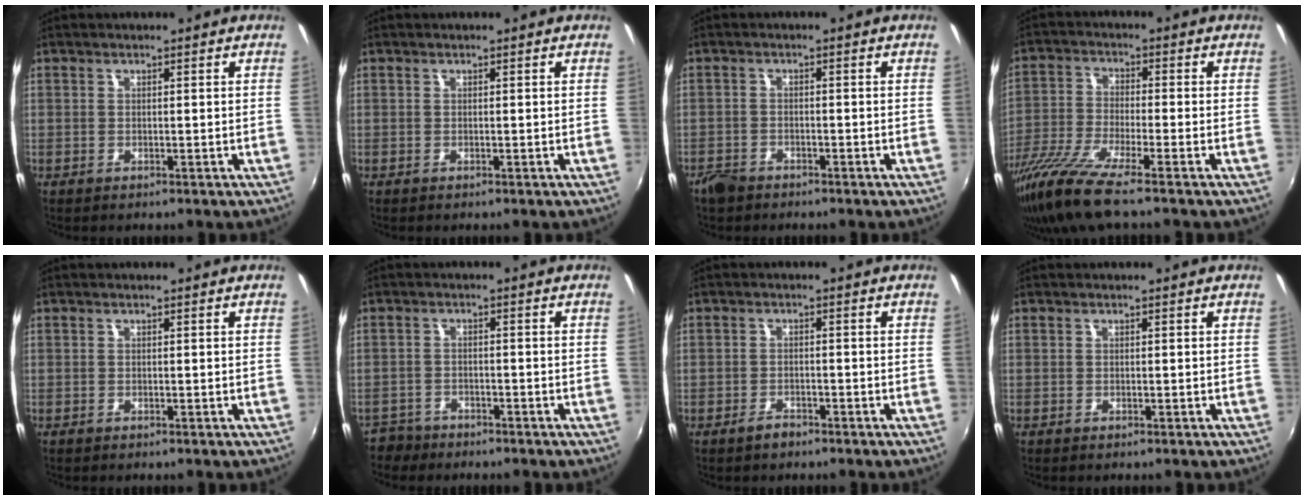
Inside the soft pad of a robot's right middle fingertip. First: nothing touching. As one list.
[{"total": 0.0}, {"total": 3.3, "force": [-2.7, 1.7, 0.9], "torque": [-0.029, -0.002, -0.053]}, {"total": 11.4, "force": [-8.7, 0.5, 7.5], "torque": [-0.165, -0.035, -0.168]}, {"total": 0.0}, {"total": 4.7, "force": [-4.0, 2.6, 0.3], "torque": [-0.023, 0.002, -0.075]}, {"total": 2.2, "force": [-1.8, 1.1, 0.6], "torque": [-0.015, 0.001, -0.028]}, {"total": 0.0}]